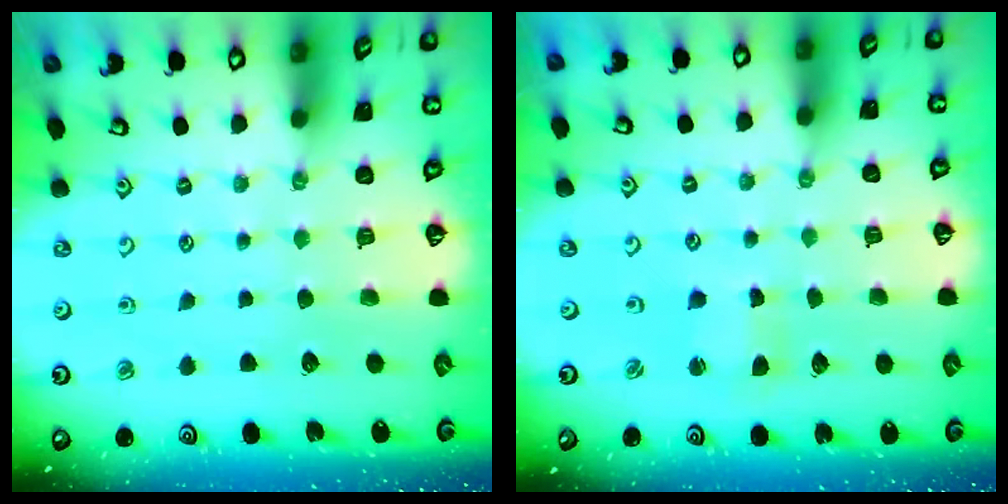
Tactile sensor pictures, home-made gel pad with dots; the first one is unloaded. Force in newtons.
{"total": 2.1, "press": 2.1, "slide": 0.3}